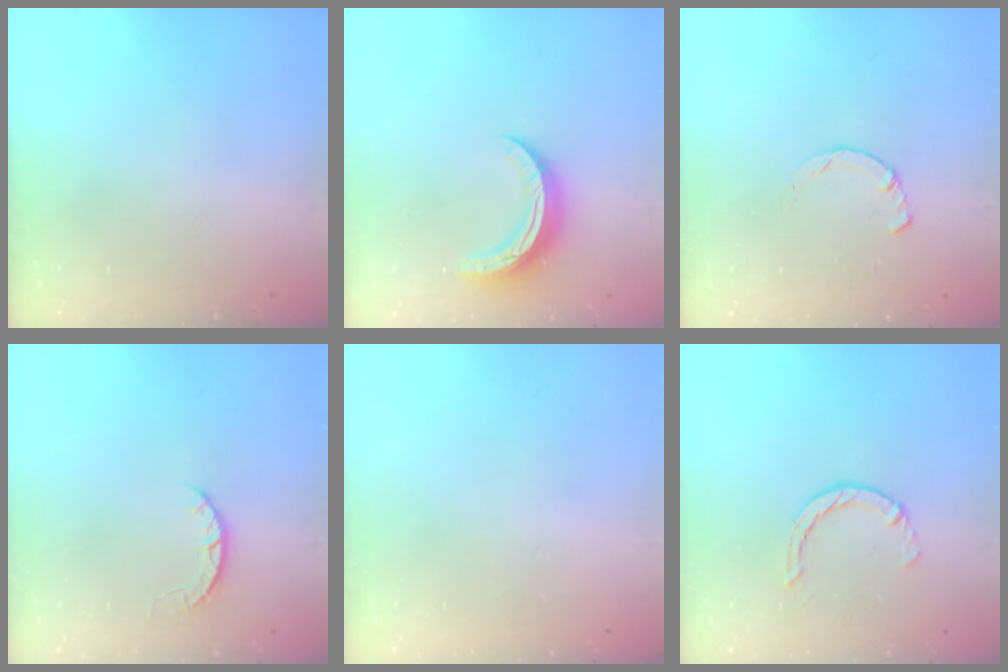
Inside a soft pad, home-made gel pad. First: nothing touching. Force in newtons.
{"total": 10.1, "press": 10.1, "slide": 0.1}
{"total": 2.3, "press": 2.3, "slide": 0.1}
{"total": 3.9, "press": 3.9, "slide": 0.6}
{"total": 2.5, "press": 2.5, "slide": 0.2}
{"total": 2.5, "press": 2.4, "slide": 0.4}